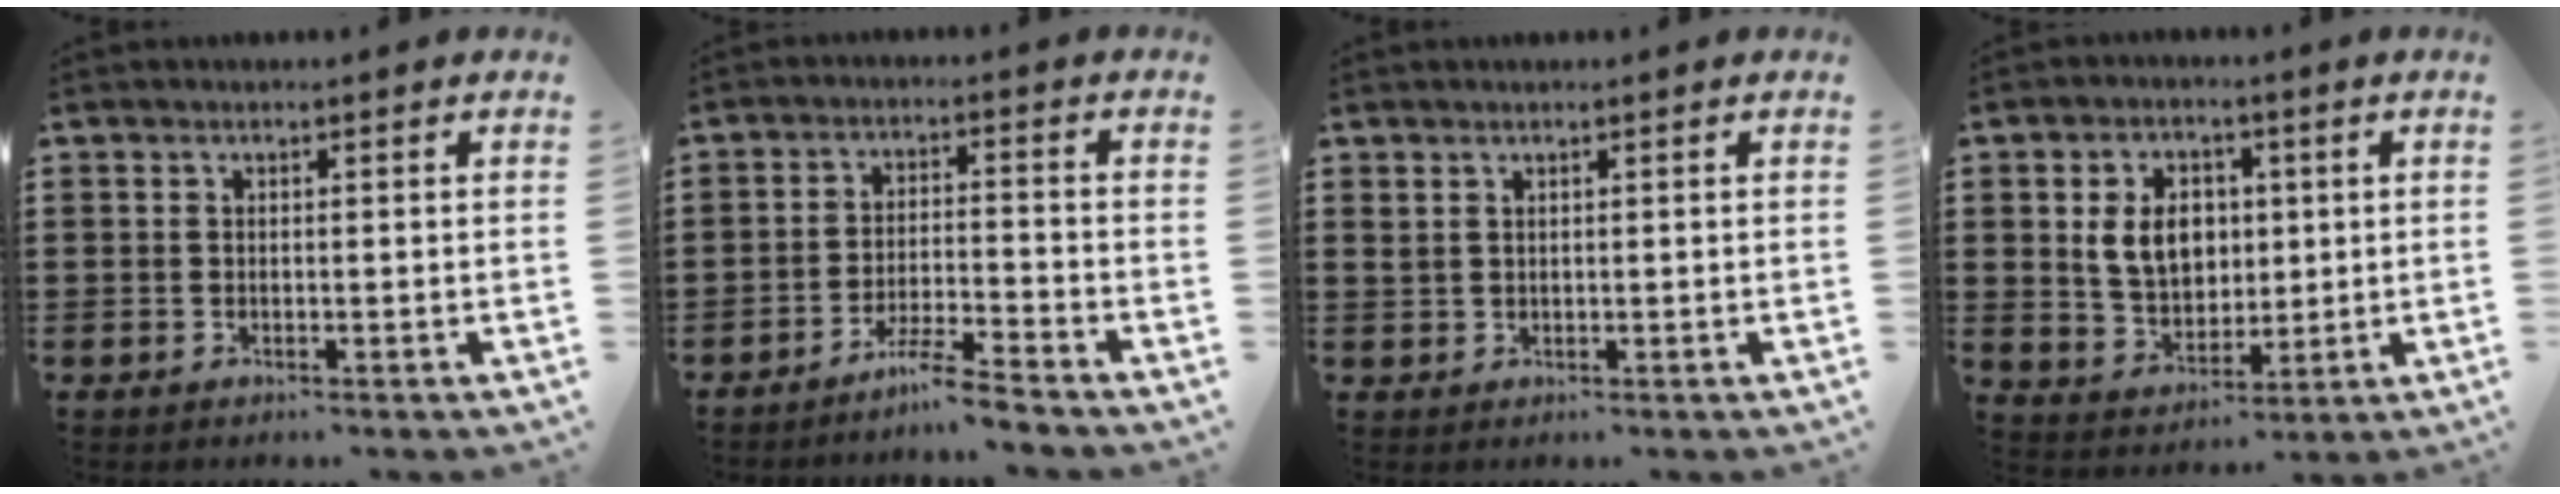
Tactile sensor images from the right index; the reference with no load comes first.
{"total": 4.9, "force": [-4.5, -0.5, 1.9], "torque": [-0.048, -0.013, -0.089]}
{"total": 0.9, "force": [0.8, 0.4, 0.2], "torque": [-0.005, 0.003, 0.016]}
{"total": 7.7, "force": [1.3, 5.9, 4.7], "torque": [-0.102, 0.011, 0.019]}